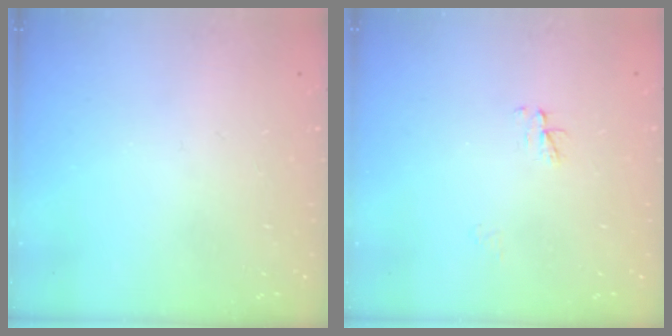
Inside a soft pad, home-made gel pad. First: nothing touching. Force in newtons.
{"total": 3.0, "press": 3.0, "slide": 0.4}